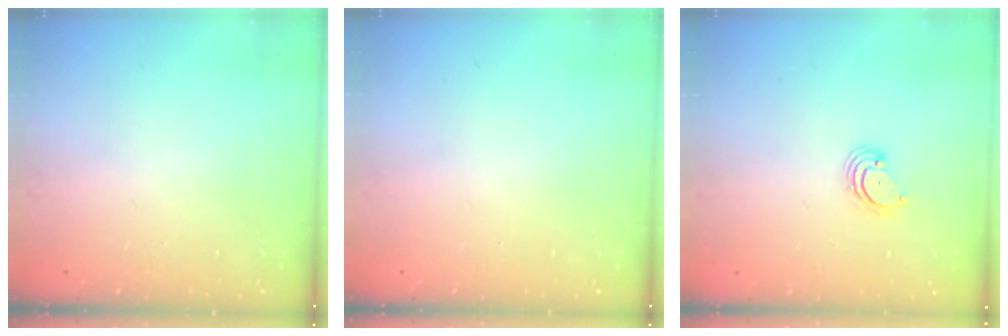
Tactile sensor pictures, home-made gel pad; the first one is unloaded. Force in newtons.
{"total": 0.0}
{"total": 3.1, "press": 3.1, "slide": 0.3}